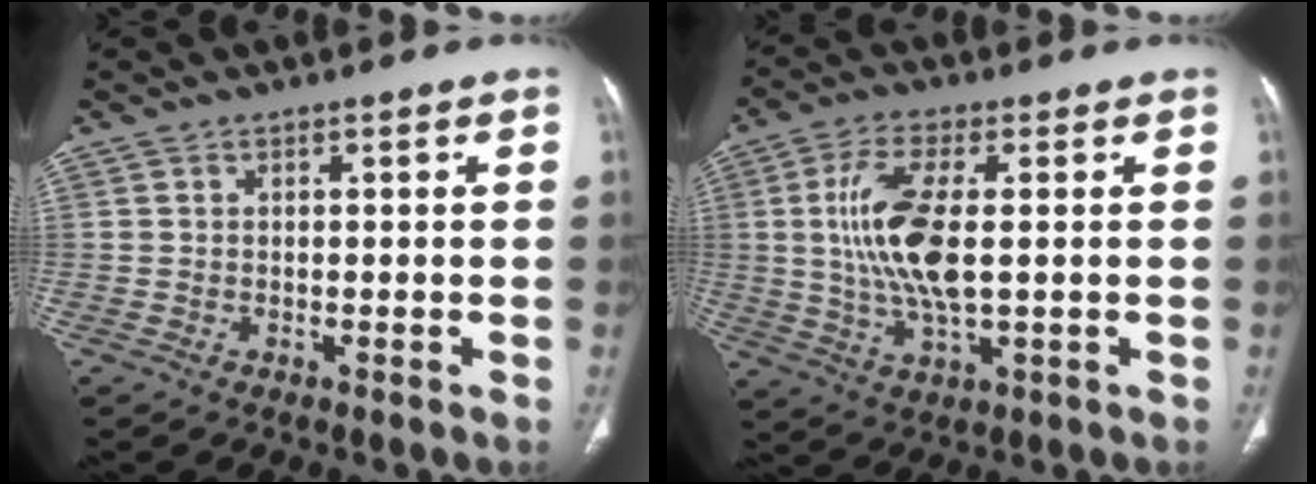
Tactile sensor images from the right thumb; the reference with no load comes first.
{"total": 12.5, "force": [1.2, 4.6, 11.6], "torque": [-0.251, -0.005, 0.025]}